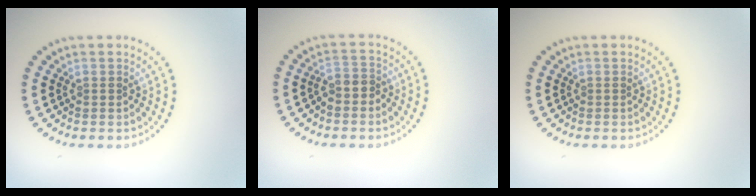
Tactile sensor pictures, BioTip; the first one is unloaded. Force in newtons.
{"total": 1.8, "press": 1.6, "slide": 0.9}
{"total": 0.0}